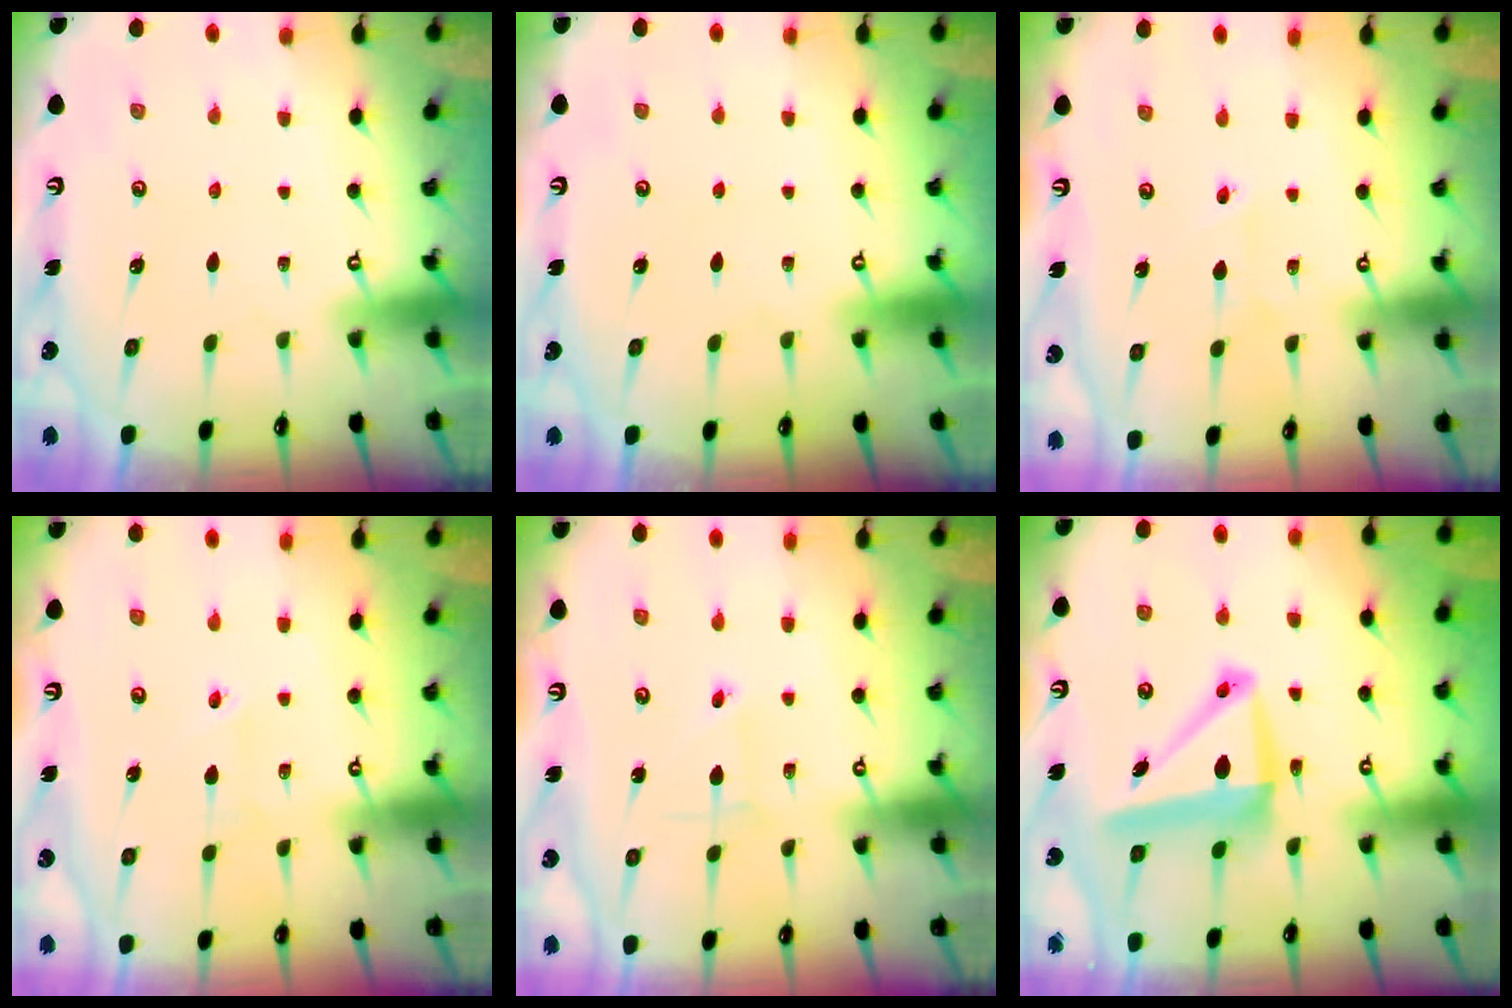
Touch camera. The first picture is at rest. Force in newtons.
{"total": 0.0}
{"total": 4.4, "press": 4.3, "slide": 0.5}
{"total": 2.7, "press": 2.5, "slide": 0.9}
{"total": 2.3, "press": 2.3, "slide": 0.2}
{"total": 10.8, "press": 10.5, "slide": 2.3}